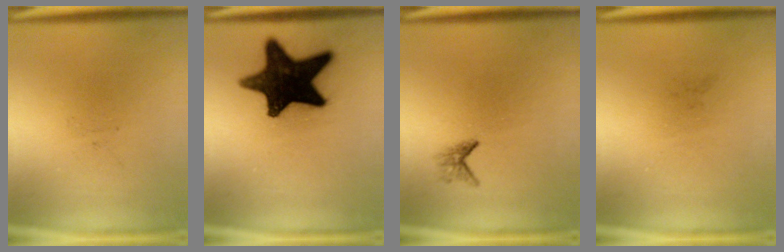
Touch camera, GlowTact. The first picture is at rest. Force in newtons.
{"total": 17.6}
{"total": 1.2}
{"total": 0.0}